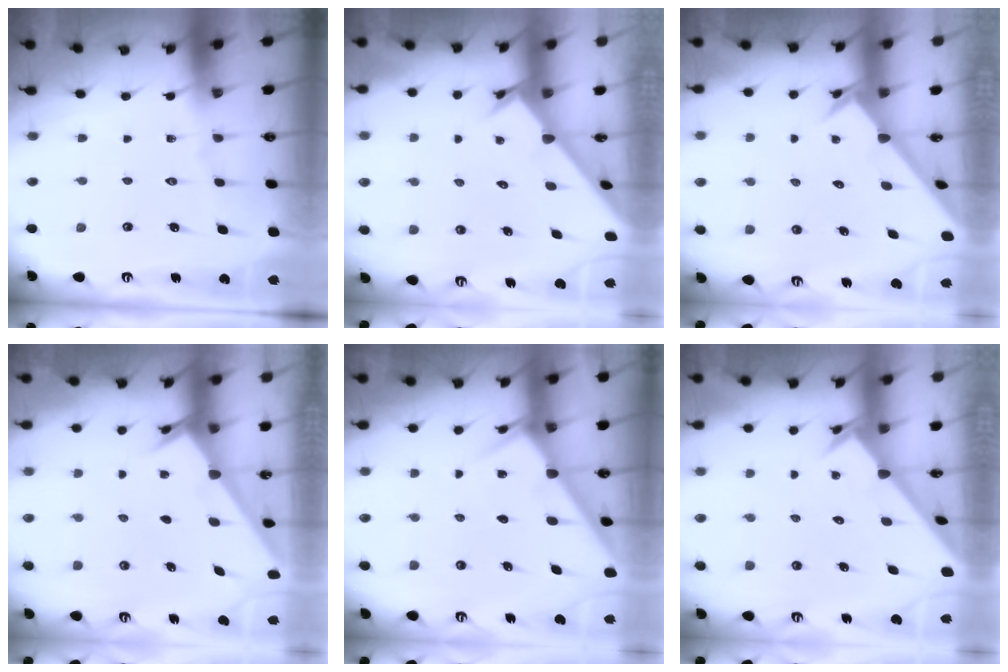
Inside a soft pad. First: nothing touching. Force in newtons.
{"total": 2.4, "press": 2.4, "slide": 0.1}
{"total": 2.2, "press": 2.2, "slide": 0.2}
{"total": 2.1, "press": 2.1, "slide": 0.2}
{"total": 3.3, "press": 3.3, "slide": 0.4}
{"total": 2.4, "press": 2.4, "slide": 0.2}